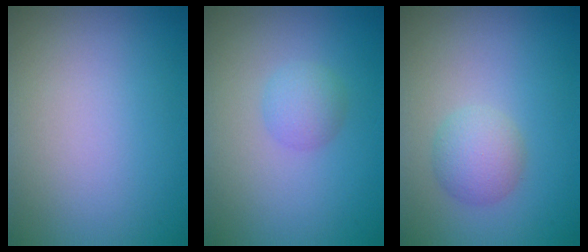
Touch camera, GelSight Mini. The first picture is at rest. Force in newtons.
{"total": 1.8, "press": 1.8, "slide": 0.0}
{"total": 2.7, "press": 2.7, "slide": 0.0}